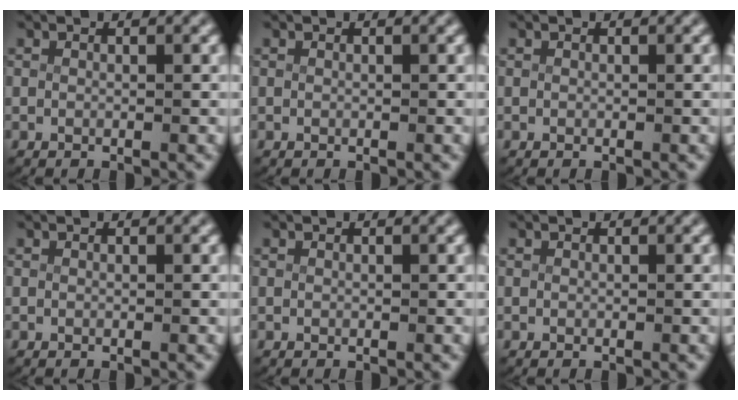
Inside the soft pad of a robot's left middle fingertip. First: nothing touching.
{"total": 0.0}
{"total": 0.0}
{"total": 0.0}
{"total": 0.0}
{"total": 0.0}